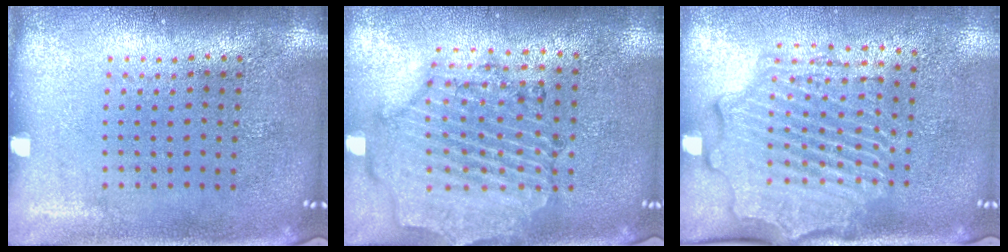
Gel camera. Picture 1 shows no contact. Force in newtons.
{"total": 1.5, "press": 1.5, "slide": 0.3}
{"total": 2.6, "press": 2.3, "slide": 1.2}